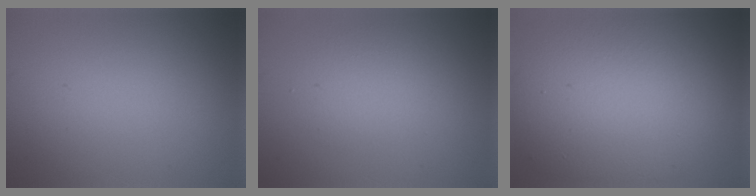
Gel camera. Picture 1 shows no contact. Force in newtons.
{"total": 2.4, "press": 2.4, "slide": 0.1}
{"total": 12.1, "press": 12.1, "slide": 1.1}